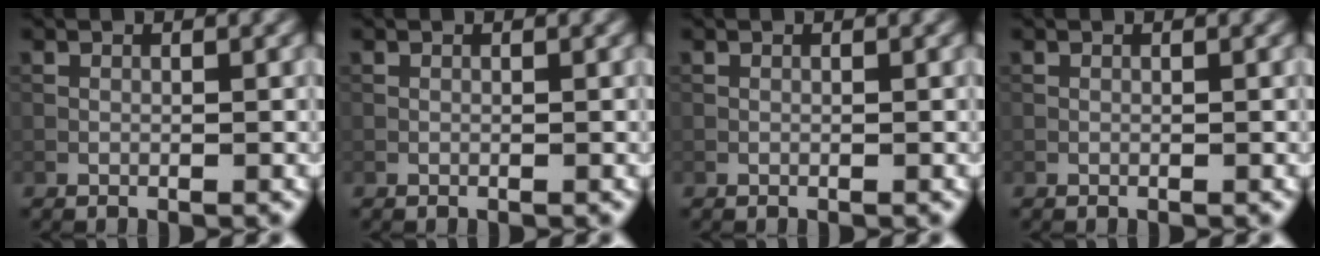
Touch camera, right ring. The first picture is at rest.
{"total": 0.0}
{"total": 0.0}
{"total": 0.0}